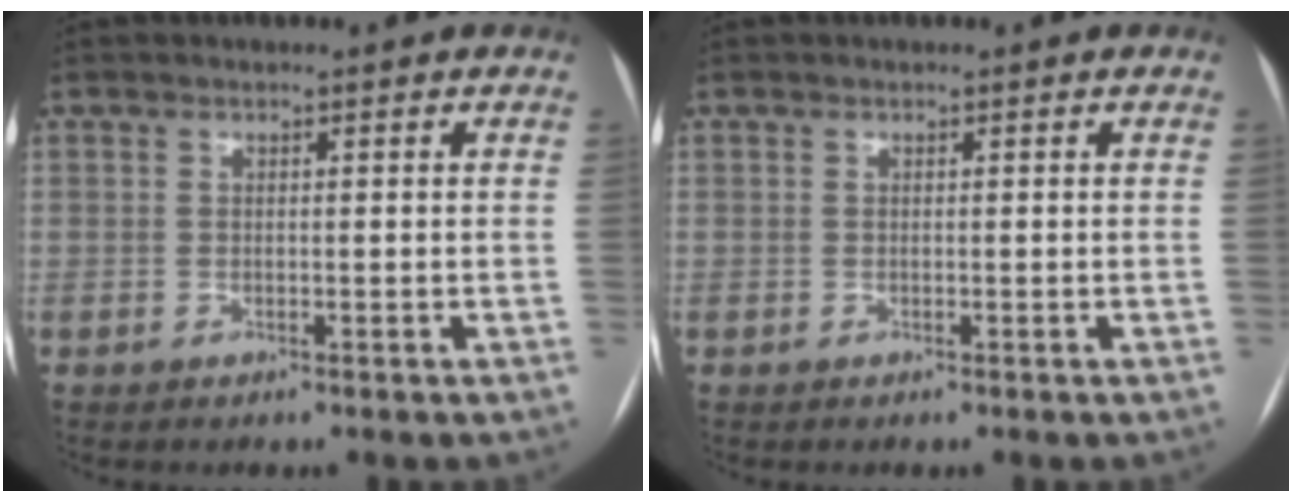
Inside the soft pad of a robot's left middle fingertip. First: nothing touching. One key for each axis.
{"total": 0.0}